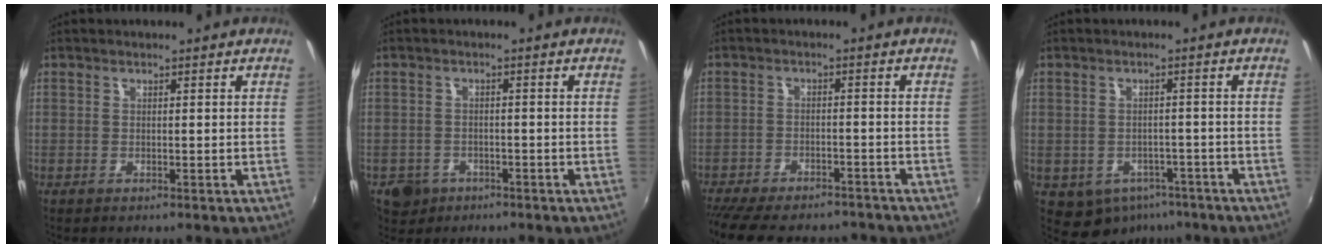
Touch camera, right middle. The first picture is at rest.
{"total": 4.9, "force": [-2.6, 4.0, 1.3], "torque": [-0.039, -0.001, -0.037]}
{"total": 16.7, "force": [-14.0, 5.6, 7.0], "torque": [-0.158, -0.022, -0.199]}
{"total": 7.2, "force": [-4.2, 5.3, 2.5], "torque": [-0.060, -0.006, -0.043]}